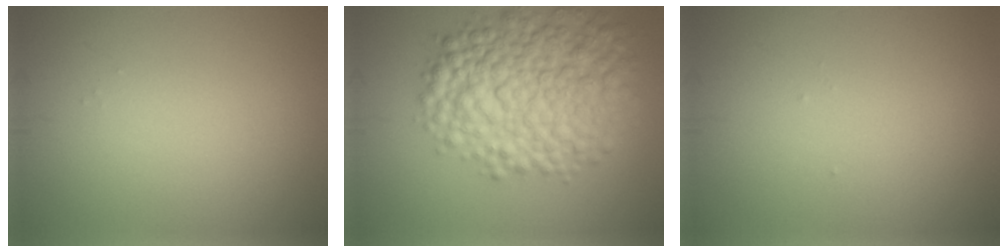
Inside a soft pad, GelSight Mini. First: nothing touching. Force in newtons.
{"total": 9.8, "press": 9.8, "slide": 0.2}
{"total": 0.0}